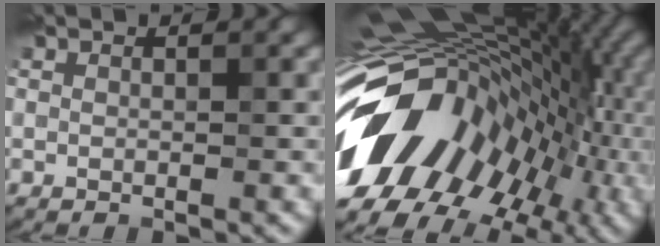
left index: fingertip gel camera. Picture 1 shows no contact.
{"total": 16.2, "force": [-2.0, 11.1, 11.6], "torque": [-0.202, 0.009, -0.034]}